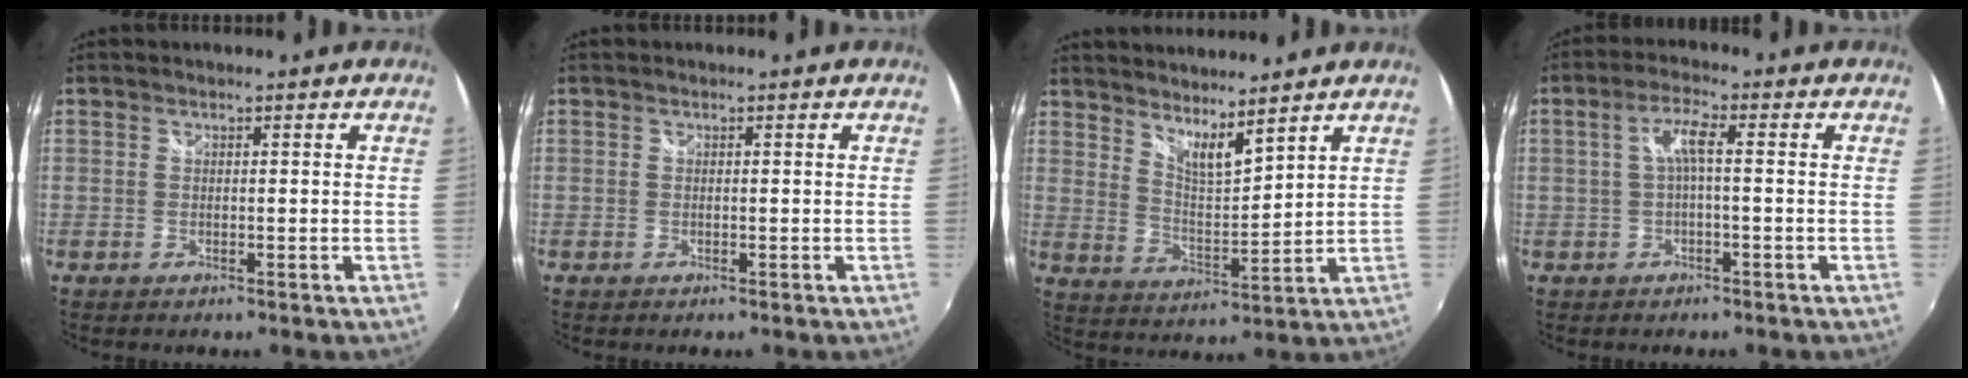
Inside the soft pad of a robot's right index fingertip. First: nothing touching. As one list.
[{"total": 0.0}, {"total": 7.4, "force": [6.2, 1.1, 3.8], "torque": [-0.058, -0.008, 0.108]}, {"total": 4.0, "force": [-0.2, 0.4, 4.0], "torque": [-0.077, 0.009, -0.001]}]